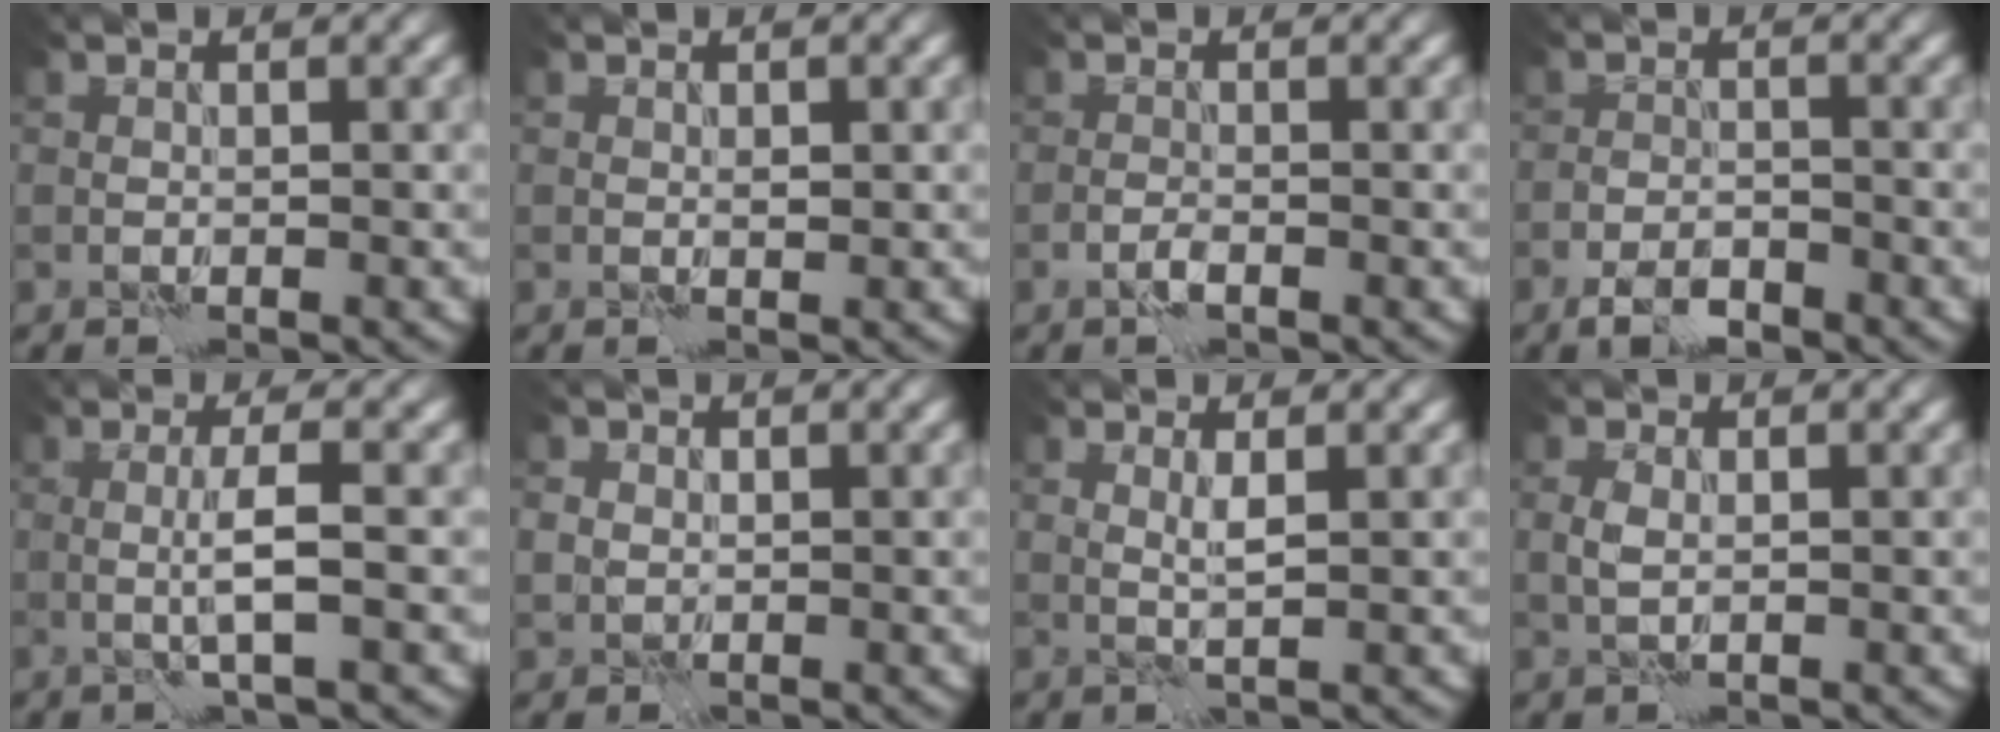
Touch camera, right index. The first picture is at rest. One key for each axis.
{"total": 0.7, "fx": 0.2, "fy": 0.4, "fz": 0.6, "tx": -0.009, "ty": -0.001, "tz": 0.004}
{"total": 0.9, "fx": -0.7, "fy": 0.1, "fz": 0.6, "tx": -0.013, "ty": 0.004, "tz": -0.016}
{"total": 2.8, "fx": -2.1, "fy": 1.0, "fz": 1.5, "tx": -0.025, "ty": 0.002, "tz": -0.041}
{"total": 2.7, "fx": 0.1, "fy": 0.1, "fz": 2.7, "tx": -0.052, "ty": 0.001, "tz": -0.001}
{"total": 1.3, "fx": 0.2, "fy": 1.3, "fz": 0.4, "tx": -0.008, "ty": -0.001, "tz": 0.003}
{"total": 1.2, "fx": 0.5, "fy": -0.1, "fz": 1.1, "tx": -0.024, "ty": 0.001, "tz": 0.008}
{"total": 1.2, "fx": 0.2, "fy": 0.7, "fz": 1.0, "tx": -0.025, "ty": 0.001, "tz": 0.004}